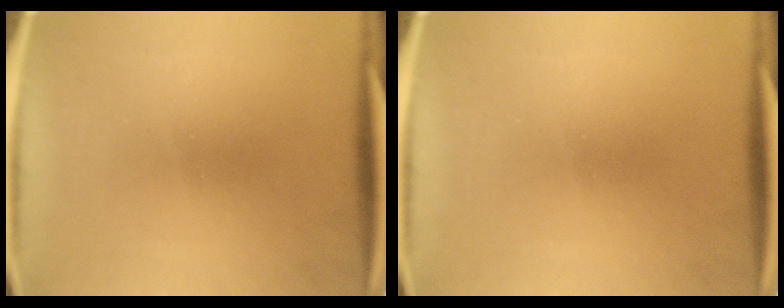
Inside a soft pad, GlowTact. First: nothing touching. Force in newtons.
{"total": 0.0}